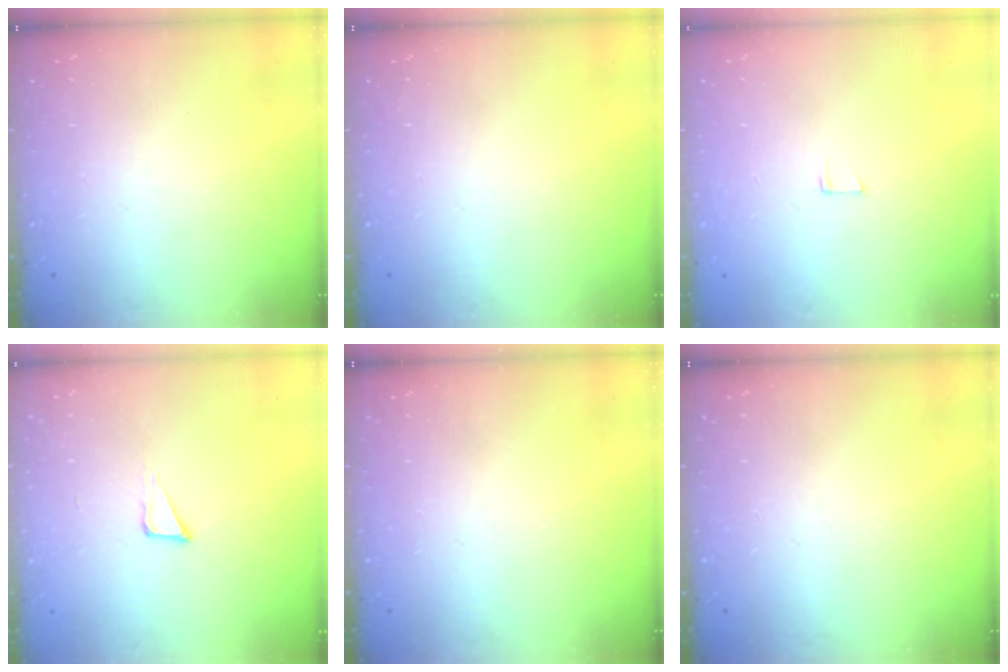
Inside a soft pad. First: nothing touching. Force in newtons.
{"total": 0.0}
{"total": 5.0, "press": 4.9, "slide": 0.4}
{"total": 3.3, "press": 3.2, "slide": 0.8}
{"total": 0.0}
{"total": 0.0}